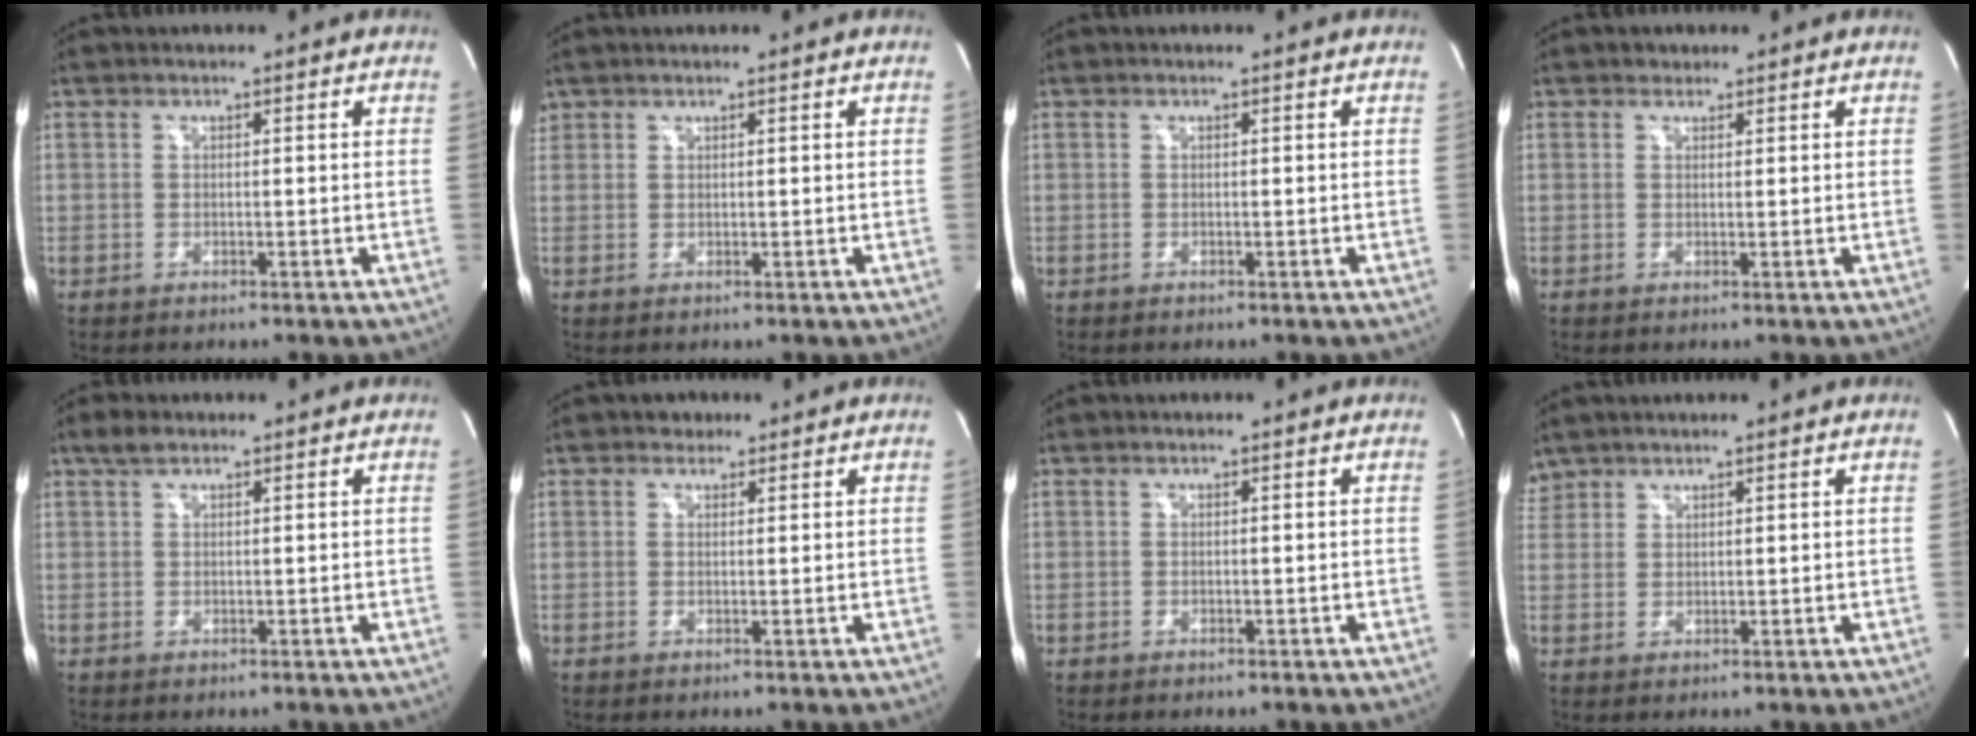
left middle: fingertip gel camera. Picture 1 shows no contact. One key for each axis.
{"total": 1.4, "fx": 1.1, "fy": 0.9, "fz": 0.0, "tx": 0.001, "ty": 0.015, "tz": 0.021}
{"total": 0.0}
{"total": 1.1, "fx": 0.8, "fy": 0.8, "fz": 0.0, "tx": 0.003, "ty": 0.000, "tz": 0.008}
{"total": 1.9, "fx": 1.4, "fy": 0.8, "fz": 1.0, "tx": -0.027, "ty": 0.011, "tz": 0.028}
{"total": 1.6, "fx": 1.1, "fy": 1.1, "fz": 0.2, "tx": -0.001, "ty": 0.003, "tz": 0.013}
{"total": 0.0}
{"total": 2.6, "fx": 2.4, "fy": 1.2, "fz": -0.2, "tx": 0.005, "ty": 0.014, "tz": 0.047}